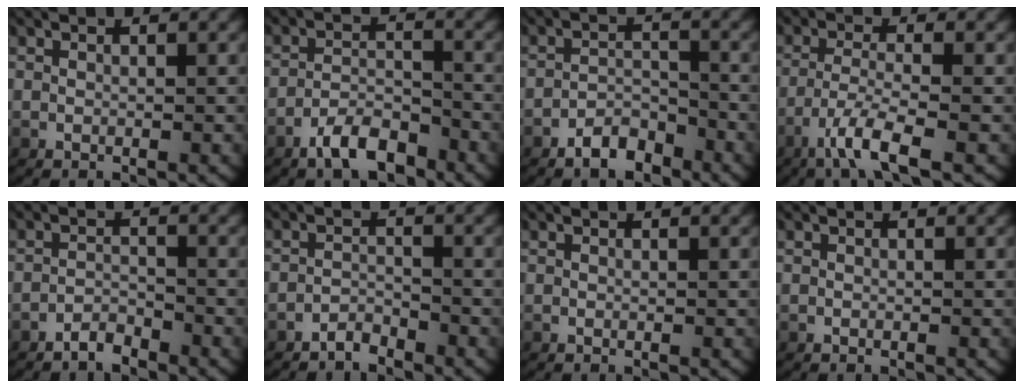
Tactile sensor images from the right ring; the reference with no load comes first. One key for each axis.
{"total": 4.4, "fx": -3.6, "fy": 1.8, "fz": 1.8, "tx": -0.027, "ty": -0.004, "tz": -0.064}
{"total": 3.4, "fx": -2.9, "fy": 1.5, "fz": 0.8, "tx": -0.008, "ty": -0.002, "tz": -0.055}
{"total": 4.9, "fx": -2.4, "fy": 1.2, "fz": 4.0, "tx": -0.092, "ty": -0.023, "tz": -0.031}
{"total": 2.4, "fx": -2.2, "fy": 0.8, "fz": 0.5, "tx": -0.010, "ty": -0.005, "tz": -0.042}
{"total": 2.2, "fx": -2.1, "fy": 0.7, "fz": 0.3, "tx": -0.005, "ty": -0.006, "tz": -0.039}
{"total": 0.0}
{"total": 0.0}